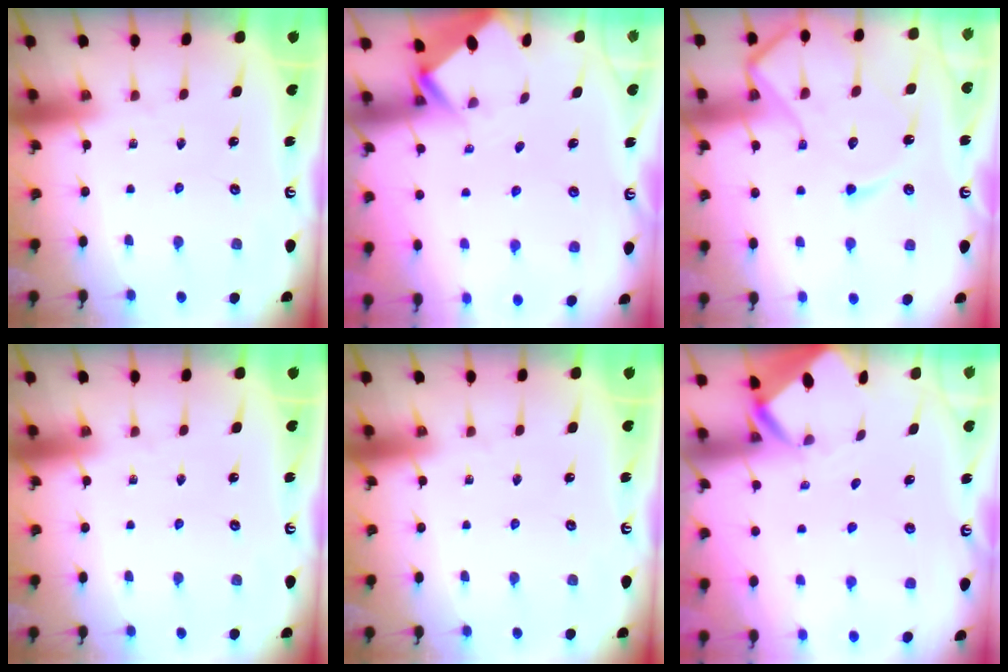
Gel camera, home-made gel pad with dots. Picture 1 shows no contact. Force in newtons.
{"total": 2.8, "press": 2.8, "slide": 0.2}
{"total": 13.8, "press": 13.7, "slide": 1.3}
{"total": 0.0}
{"total": 0.0}
{"total": 2.8, "press": 2.8, "slide": 0.1}